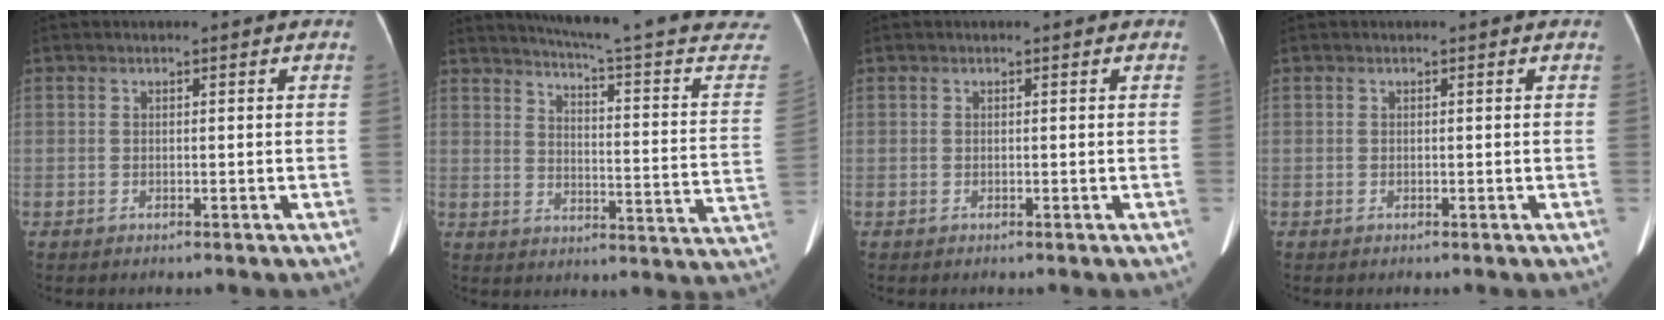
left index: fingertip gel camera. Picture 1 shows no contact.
{"total": 24.2, "force": [21.9, -0.6, 10.2], "torque": [-0.148, -0.091, 0.263]}
{"total": 0.0}
{"total": 0.0}